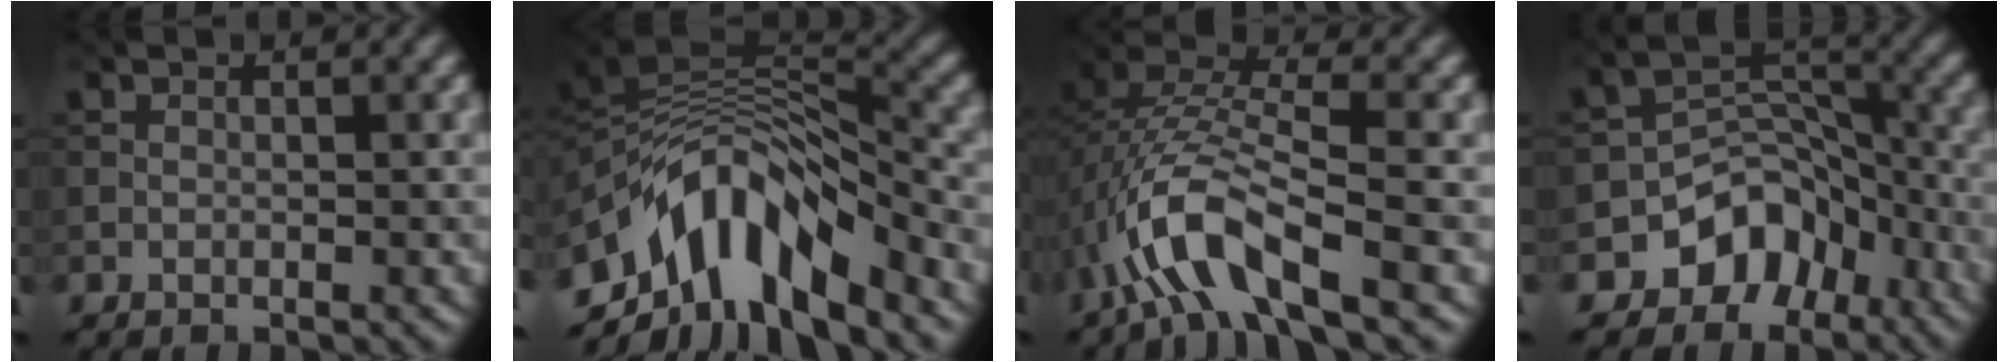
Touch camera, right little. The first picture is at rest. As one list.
[{"total": 10.5, "force": [-6.4, 4.8, 6.9], "torque": [-0.105, 0.003, -0.118]}, {"total": 8.3, "force": [-3.8, 2.8, 6.8], "torque": [-0.147, 0.009, -0.083]}, {"total": 7.1, "force": [-4.2, 5.1, 2.6], "torque": [-0.018, -0.002, -0.074]}]